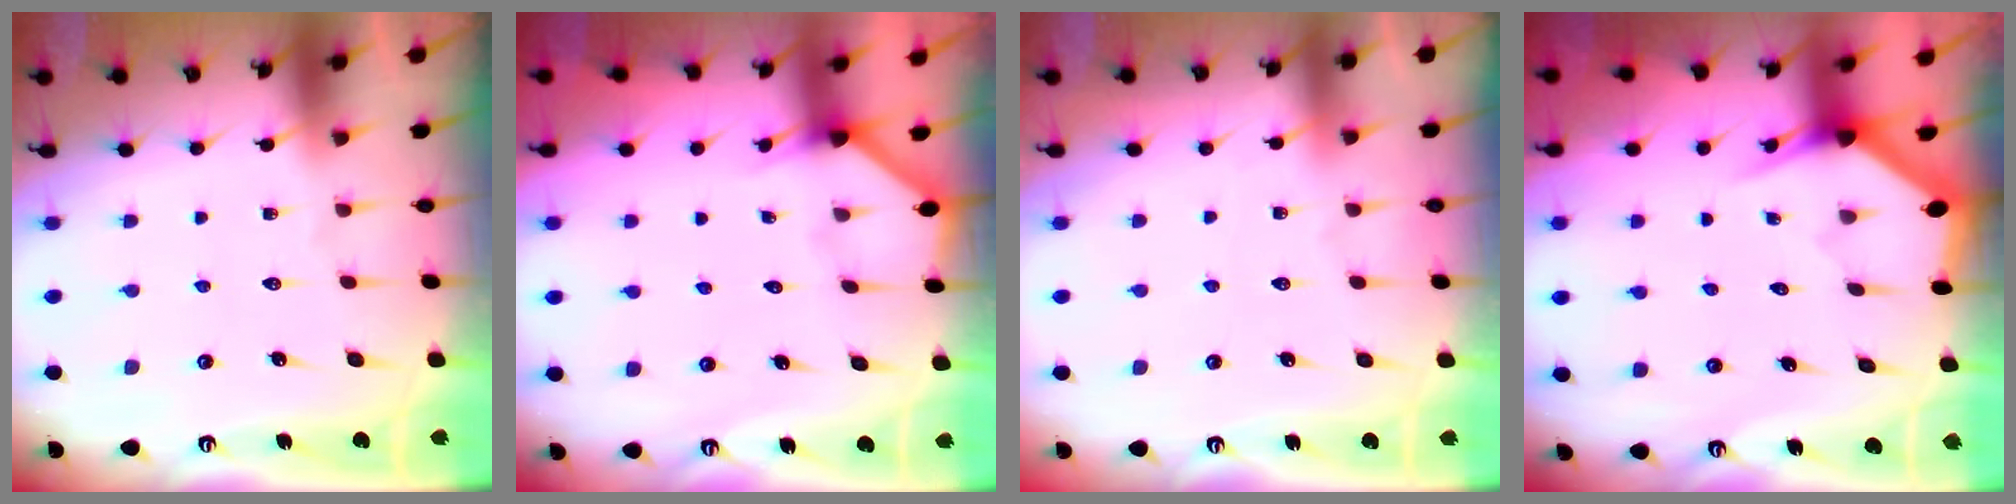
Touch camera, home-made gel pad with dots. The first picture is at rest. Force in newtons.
{"total": 2.2, "press": 2.2, "slide": 0.4}
{"total": 2.5, "press": 2.5, "slide": 0.4}
{"total": 3.2, "press": 3.2, "slide": 0.1}